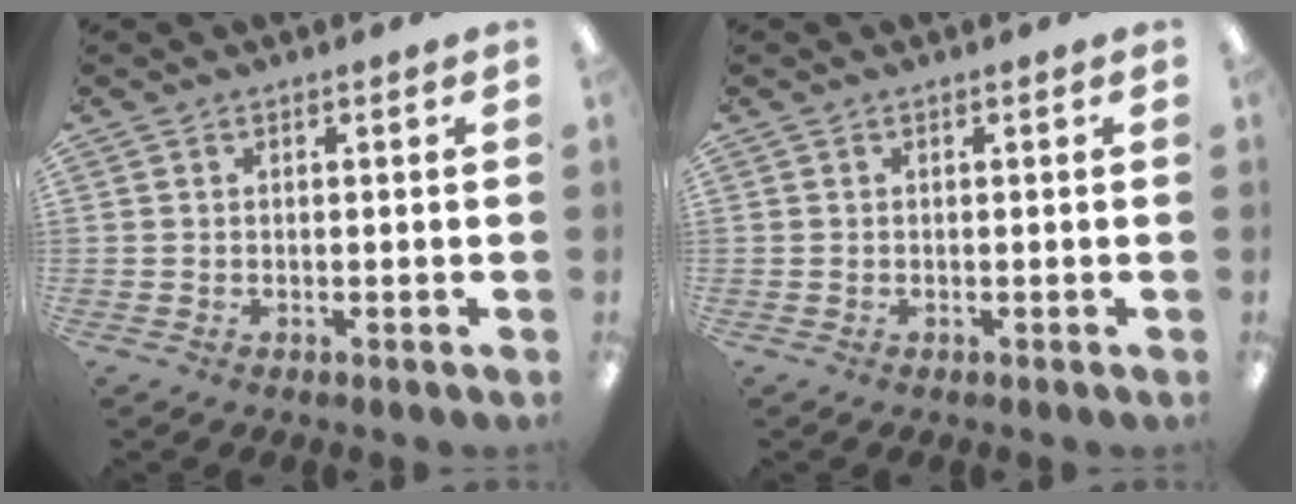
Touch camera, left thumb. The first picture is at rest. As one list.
[{"total": 0.0}]